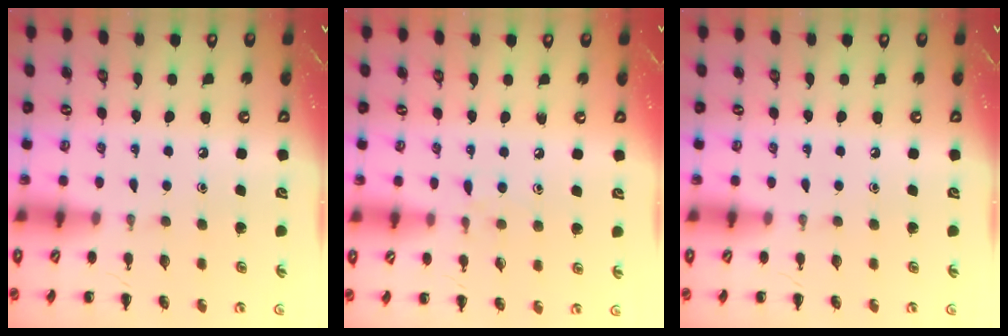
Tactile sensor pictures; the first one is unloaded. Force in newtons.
{"total": 5.1, "press": 4.7, "slide": 1.9}
{"total": 0.0}